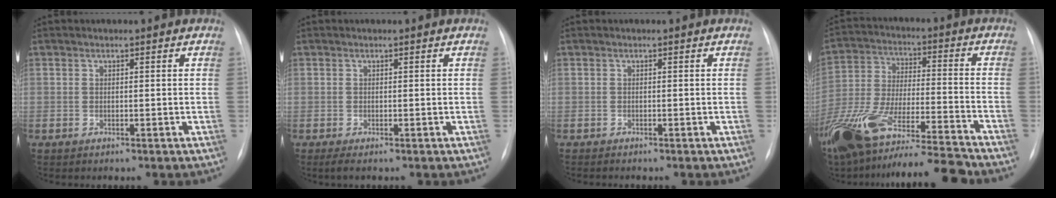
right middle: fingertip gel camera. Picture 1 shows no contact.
{"total": 1.1, "force": [-0.7, 0.1, 0.8], "torque": [-0.017, -0.004, -0.011]}
{"total": 0.7, "force": [-0.7, 0.1, 0.3], "torque": [-0.009, -0.003, -0.010]}
{"total": 23.5, "force": [-19.4, 1.7, 13.1], "torque": [-0.253, -0.031, -0.336]}